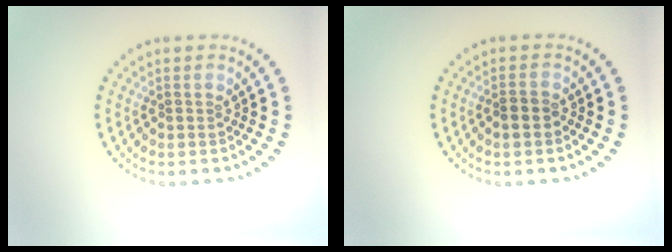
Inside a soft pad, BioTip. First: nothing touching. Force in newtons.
{"total": 1.4, "press": 1.3, "slide": 0.6}